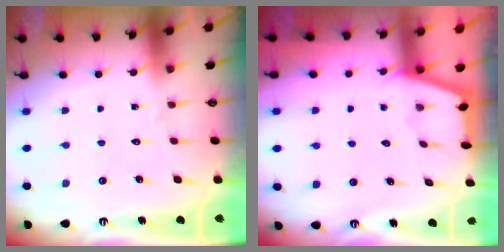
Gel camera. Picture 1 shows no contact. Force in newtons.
{"total": 1.7, "press": 1.7, "slide": 0.4}